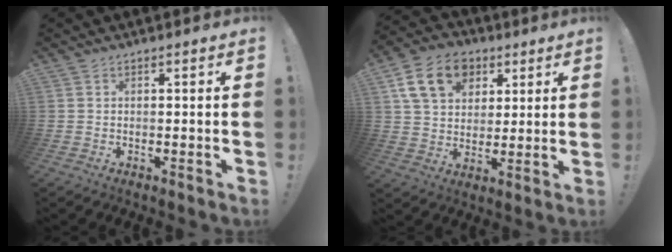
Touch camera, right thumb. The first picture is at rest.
{"total": 16.0, "force": [6.8, 11.9, 8.3], "torque": [-0.122, -0.023, 0.131]}